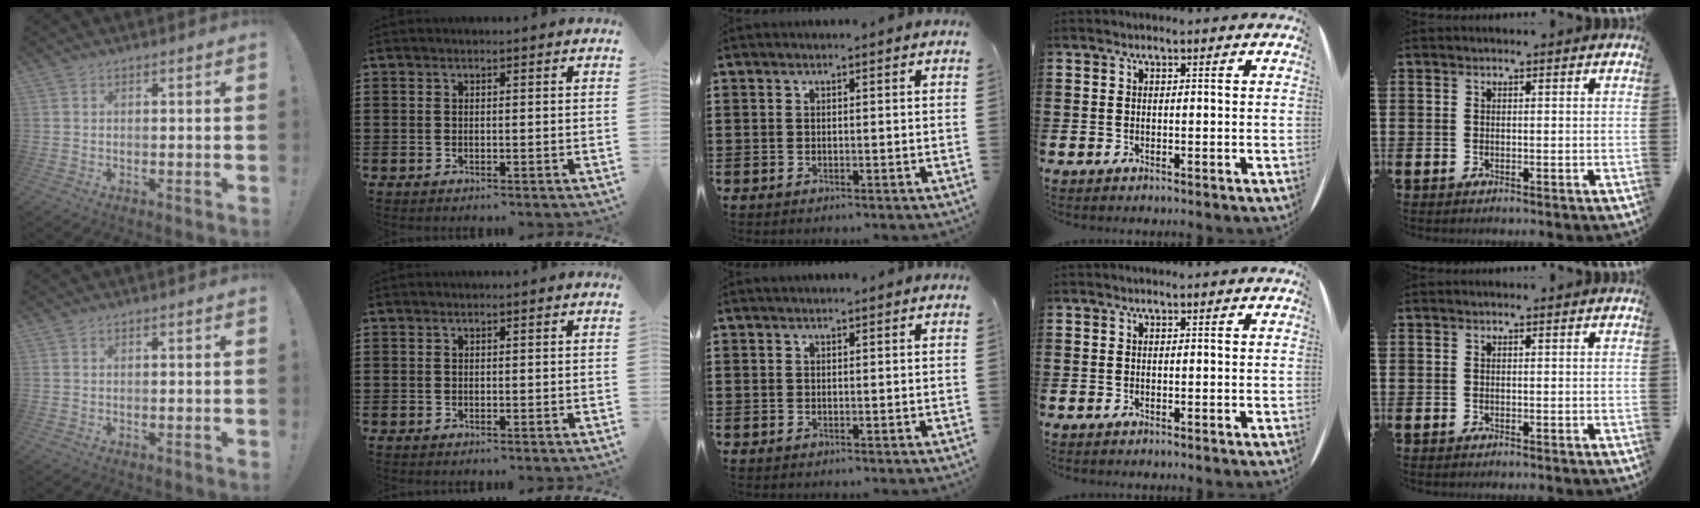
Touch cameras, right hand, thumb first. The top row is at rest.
{}